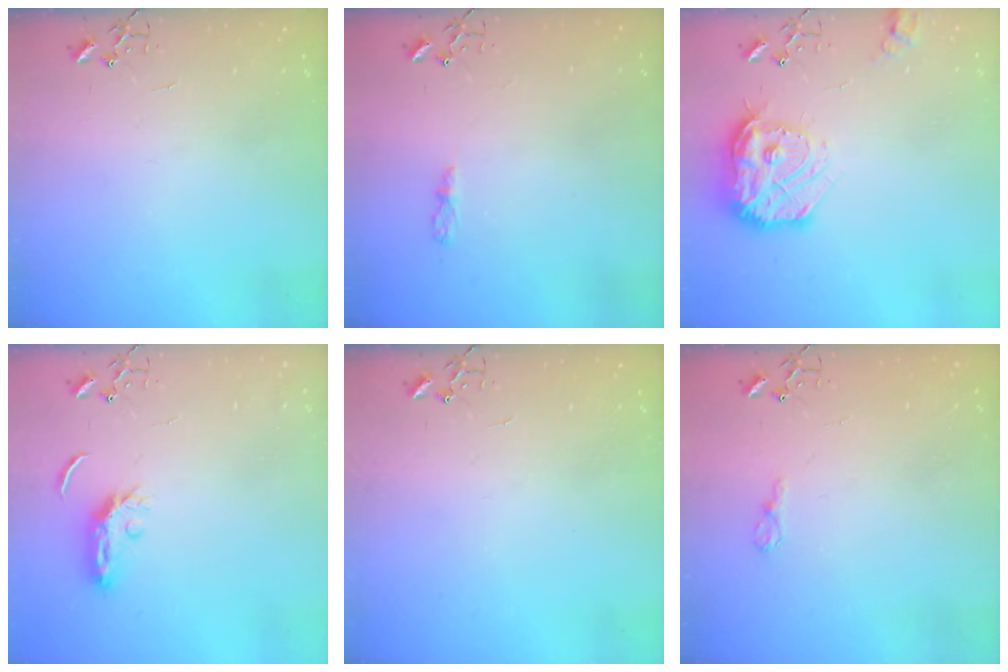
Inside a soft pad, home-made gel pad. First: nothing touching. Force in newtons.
{"total": 4.0, "press": 4.0, "slide": 0.5}
{"total": 18.7, "press": 18.6, "slide": 1.8}
{"total": 5.6, "press": 5.6, "slide": 0.5}
{"total": 0.0}
{"total": 7.3, "press": 7.3, "slide": 0.9}